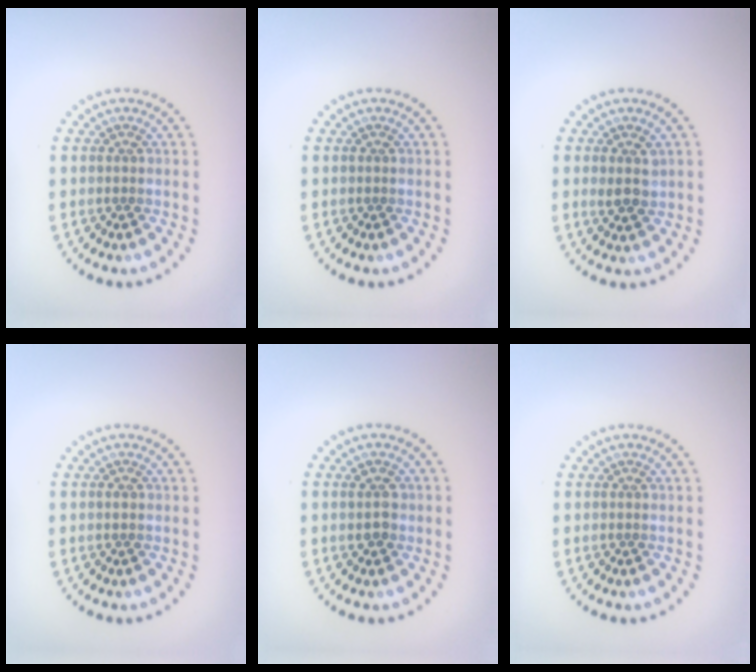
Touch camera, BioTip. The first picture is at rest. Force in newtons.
{"total": 0.0}
{"total": 2.0, "press": 1.8, "slide": 0.7}
{"total": 0.9, "press": 0.9, "slide": 0.0}
{"total": 1.8, "press": 1.8, "slide": 0.1}
{"total": 0.0}